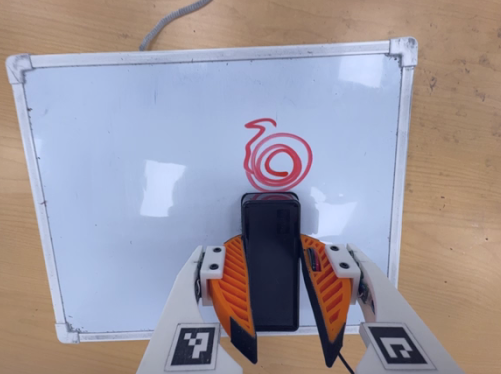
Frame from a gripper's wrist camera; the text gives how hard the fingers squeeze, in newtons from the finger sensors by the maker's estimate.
{"total": 8.5, "left": 7.8, "right": 9.3}